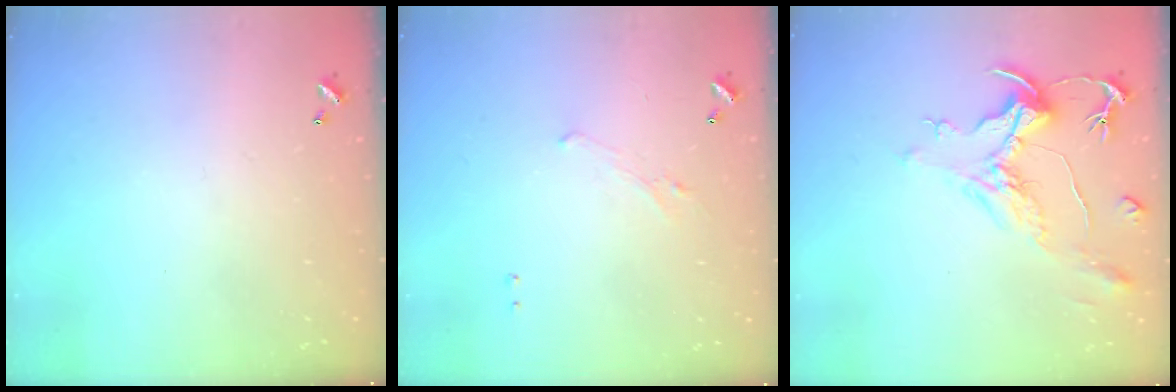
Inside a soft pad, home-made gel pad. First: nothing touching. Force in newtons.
{"total": 1.2, "press": 0.9, "slide": 0.8}
{"total": 2.1, "press": 1.7, "slide": 1.3}